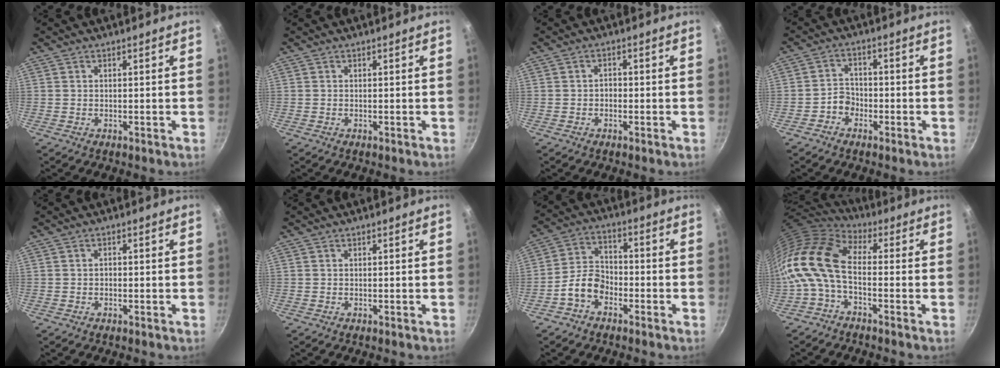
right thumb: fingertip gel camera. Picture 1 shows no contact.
{"total": 0.0}
{"total": 1.6, "force": [-0.4, 1.2, 0.9], "torque": [-0.011, 0.008, -0.009]}
{"total": 3.5, "force": [-1.9, 2.7, 1.1], "torque": [0.002, 0.025, -0.036]}
{"total": 0.8, "force": [-0.2, 0.6, 0.5], "torque": [-0.008, 0.005, -0.003]}
{"total": 0.0}
{"total": 7.2, "force": [-3.5, 5.0, 3.9], "torque": [-0.051, 0.043, -0.077]}
{"total": 13.0, "force": [-1.9, 7.0, 10.8], "torque": [-0.211, 0.028, -0.057]}